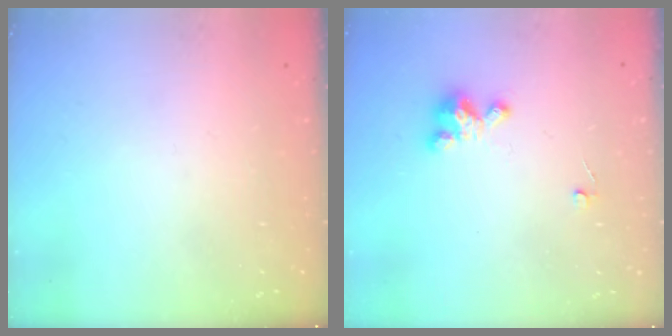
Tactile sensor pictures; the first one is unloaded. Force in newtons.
{"total": 3.4, "press": 3.4, "slide": 0.1}